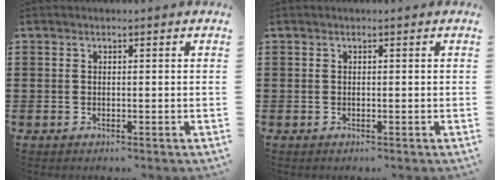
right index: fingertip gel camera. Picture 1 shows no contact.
{"total": 0.0}